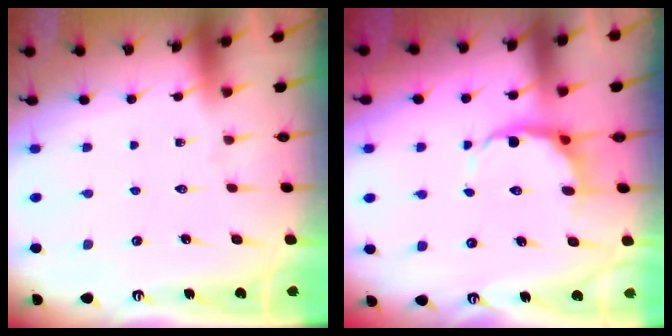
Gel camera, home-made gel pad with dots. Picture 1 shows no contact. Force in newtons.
{"total": 7.0, "press": 6.6, "slide": 2.2}